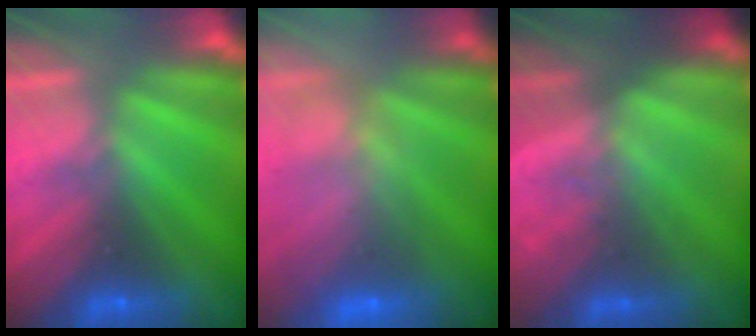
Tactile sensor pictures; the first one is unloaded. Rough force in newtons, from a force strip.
{"total": 9.6}
{"total": 1.4}